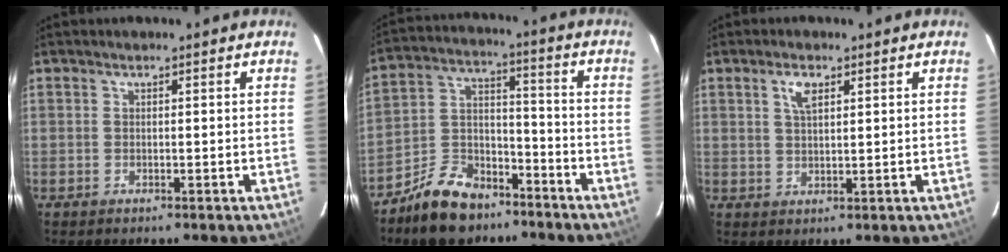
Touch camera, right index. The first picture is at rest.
{"total": 13.1, "force": [-9.4, 7.2, 5.6], "torque": [-0.123, 0.033, -0.152]}
{"total": 3.3, "force": [1.6, 1.5, 2.5], "torque": [-0.047, 0.005, 0.031]}